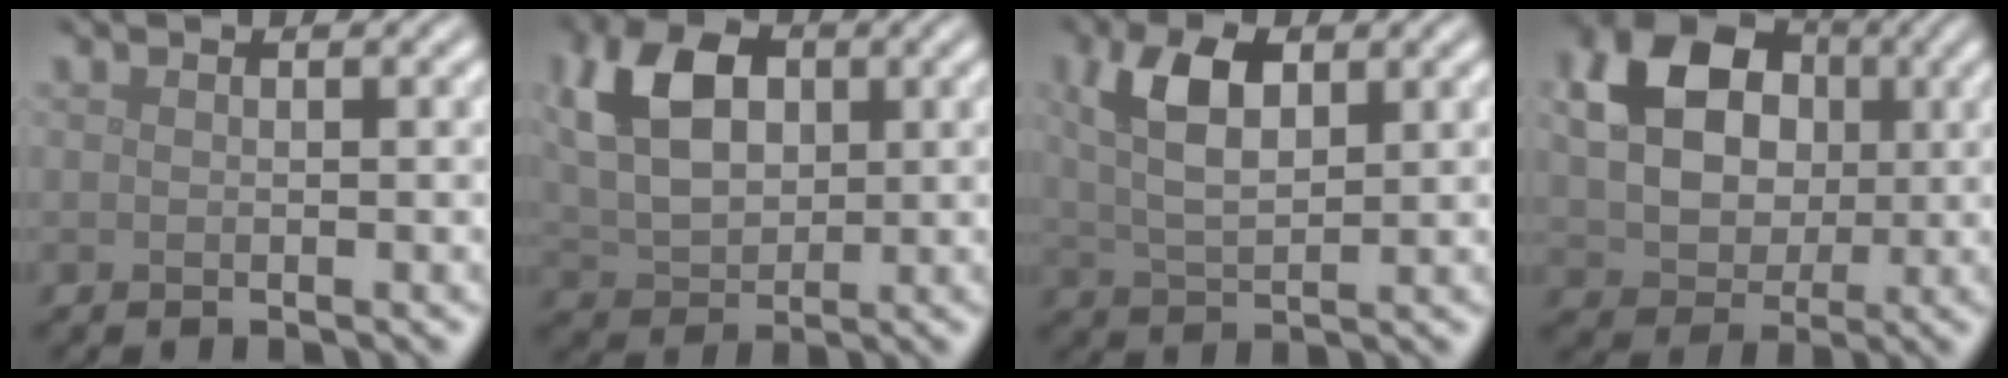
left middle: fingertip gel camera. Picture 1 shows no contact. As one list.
[{"total": 8.1, "force": [2.3, 5.3, 5.7], "torque": [-0.123, 0.015, 0.036]}, {"total": 5.5, "force": [2.0, 2.8, 4.3], "torque": [-0.093, 0.006, 0.038]}, {"total": 11.1, "force": [2.4, 8.6, 6.6], "torque": [-0.129, 0.037, 0.036]}]